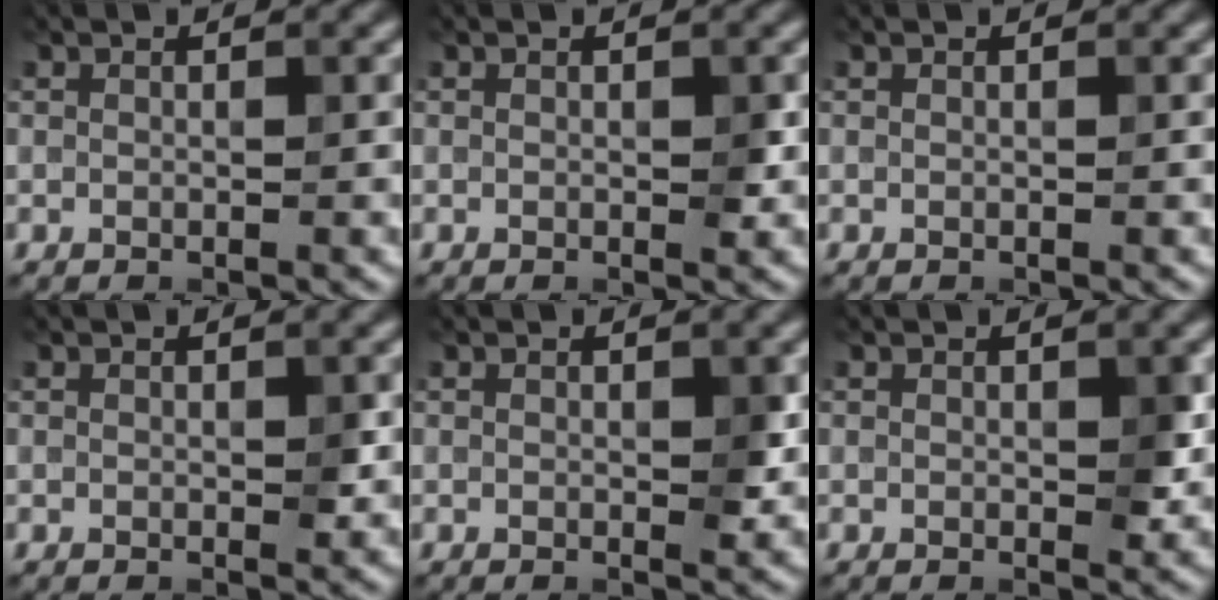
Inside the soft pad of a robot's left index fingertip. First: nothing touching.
{"total": 0.7, "force": [0.0, 0.3, 0.7], "torque": [-0.006, -0.003, 0.000]}
{"total": 0.0}
{"total": 0.7, "force": [0.0, 0.3, 0.6], "torque": [-0.006, -0.003, 0.000]}
{"total": 1.1, "force": [0.1, 0.4, 1.0], "torque": [-0.010, -0.004, 0.000]}
{"total": 1.4, "force": [0.0, 0.6, 1.2], "torque": [-0.011, -0.005, 0.001]}